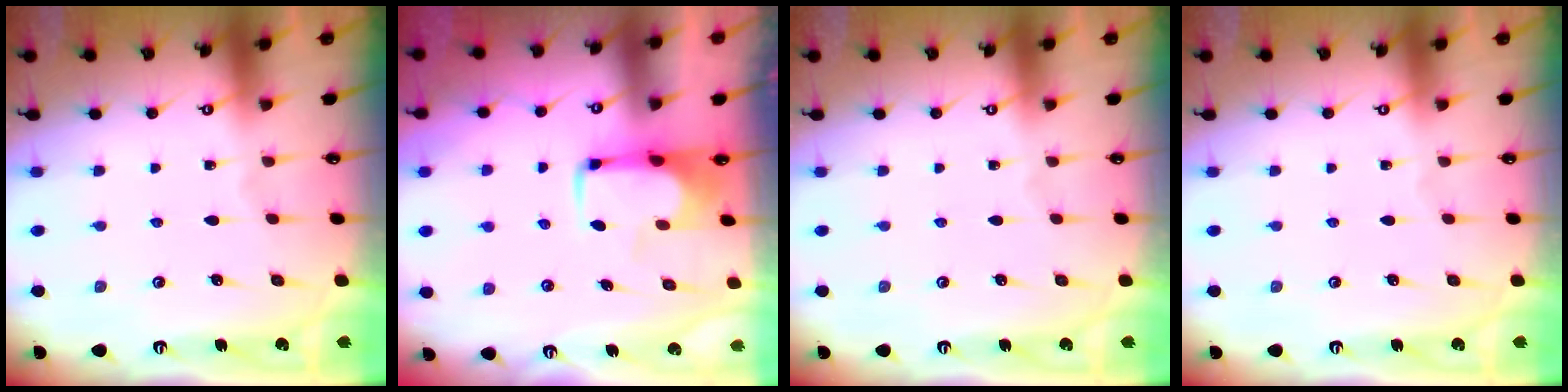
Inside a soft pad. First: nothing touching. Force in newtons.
{"total": 1.6, "press": 1.5, "slide": 0.4}
{"total": 0.0}
{"total": 0.0}